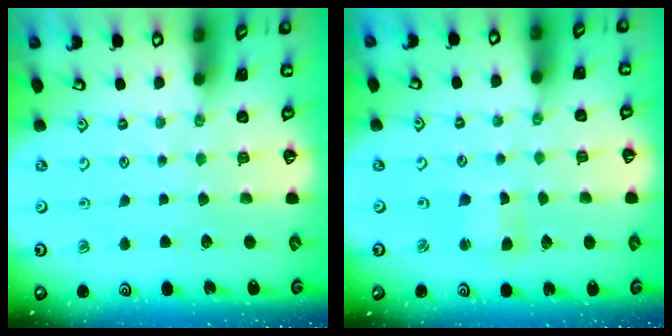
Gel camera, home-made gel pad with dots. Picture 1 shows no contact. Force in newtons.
{"total": 1.9, "press": 1.9, "slide": 0.3}